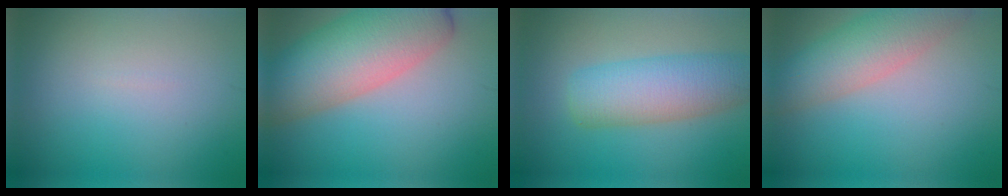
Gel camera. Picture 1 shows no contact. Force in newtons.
{"total": 10.3, "press": 10.2, "slide": 0.9}
{"total": 6.9, "press": 6.9, "slide": 0.2}
{"total": 5.7, "press": 5.7, "slide": 0.3}